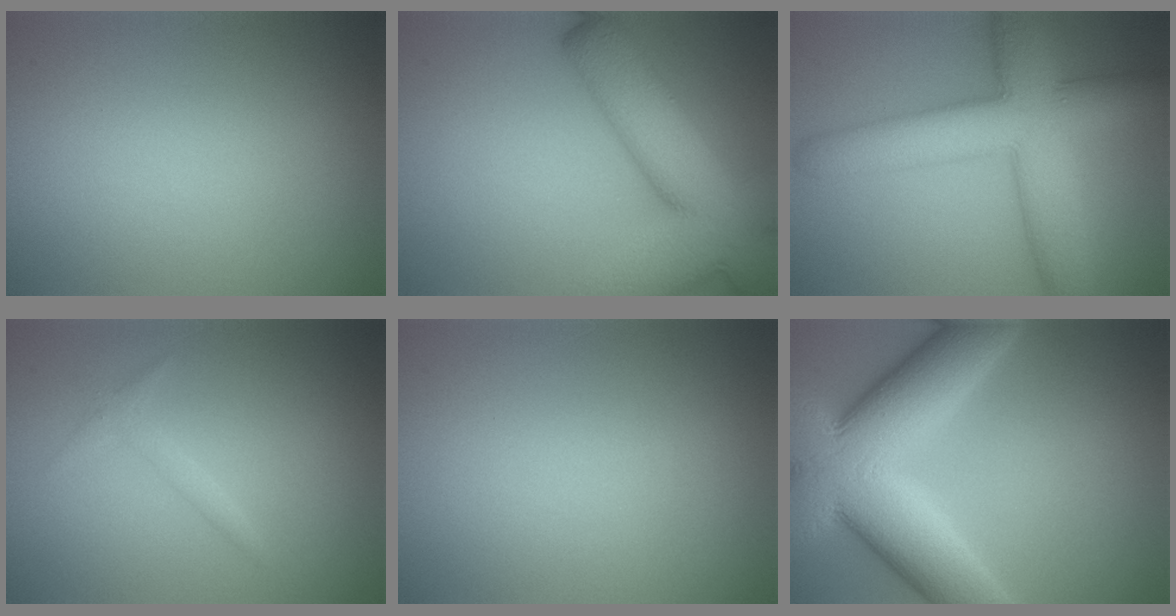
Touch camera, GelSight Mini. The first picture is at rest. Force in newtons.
{"total": 11.6, "press": 11.6, "slide": 0.8}
{"total": 9.3, "press": 9.3, "slide": 0.4}
{"total": 1.1, "press": 1.1, "slide": 0.1}
{"total": 0.0}
{"total": 13.6, "press": 13.5, "slide": 1.0}